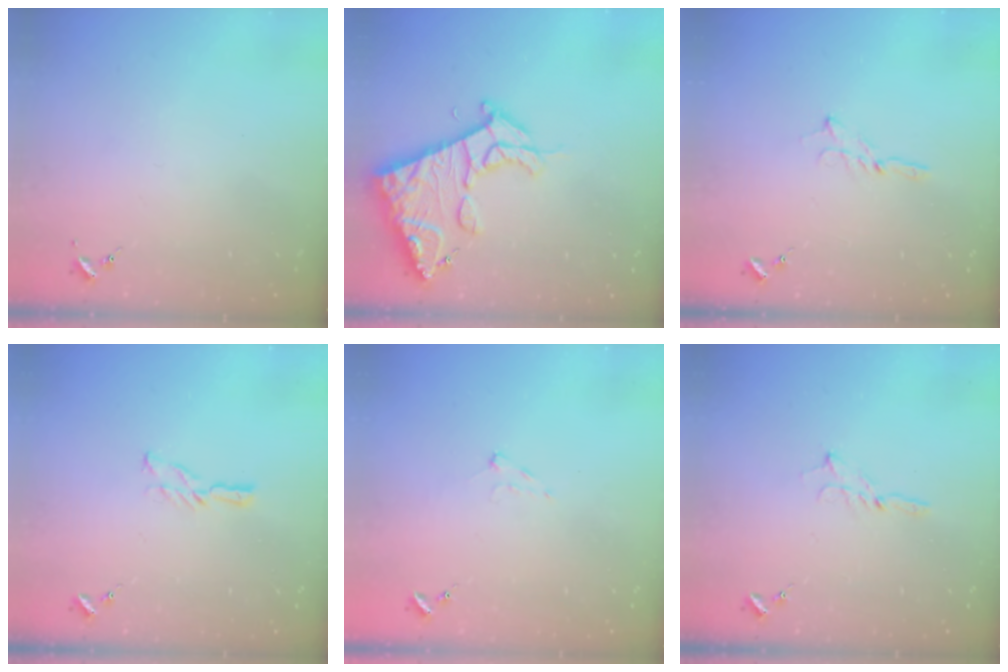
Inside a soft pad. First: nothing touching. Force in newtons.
{"total": 15.7, "press": 15.6, "slide": 1.7}
{"total": 2.0, "press": 2.0, "slide": 0.2}
{"total": 6.2, "press": 6.2, "slide": 0.5}
{"total": 6.0, "press": 6.0, "slide": 0.6}
{"total": 2.5, "press": 2.5, "slide": 0.2}